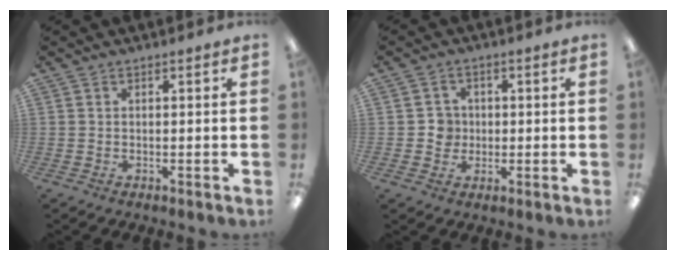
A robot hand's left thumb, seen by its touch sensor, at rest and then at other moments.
{"total": 3.9, "force": [0.1, 3.8, 0.6], "torque": [-0.004, 0.002, -0.004]}